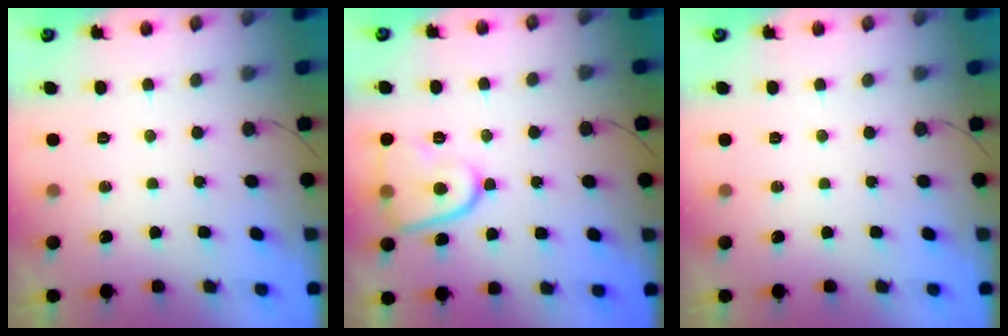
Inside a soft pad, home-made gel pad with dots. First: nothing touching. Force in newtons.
{"total": 11.7, "press": 11.6, "slide": 1.4}
{"total": 0.0}